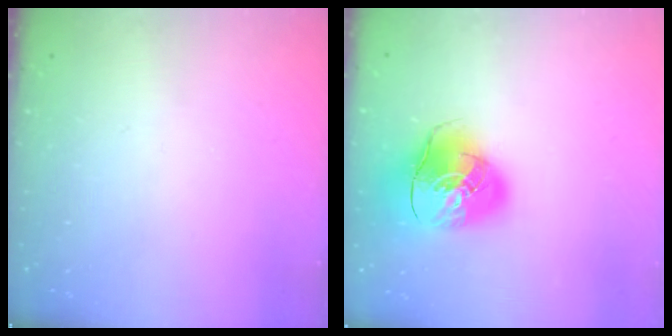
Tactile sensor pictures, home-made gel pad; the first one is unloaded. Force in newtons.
{"total": 16.2, "press": 16.0, "slide": 2.6}